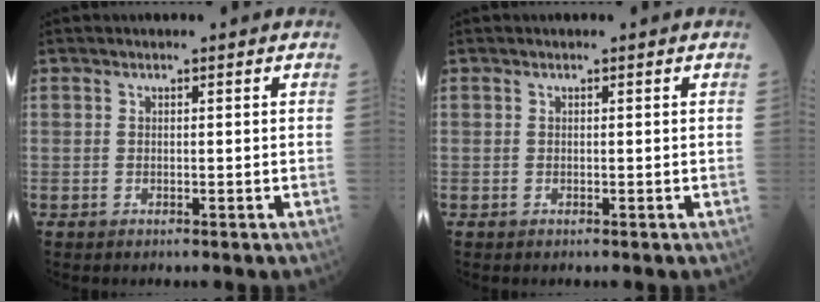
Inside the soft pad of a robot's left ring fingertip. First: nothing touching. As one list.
[{"total": 0.0}]